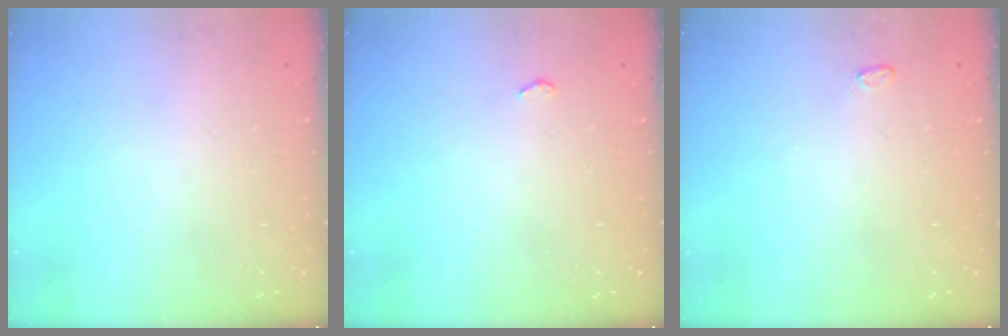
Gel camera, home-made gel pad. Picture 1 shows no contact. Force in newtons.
{"total": 2.2, "press": 2.2, "slide": 0.3}
{"total": 2.6, "press": 2.6, "slide": 0.3}